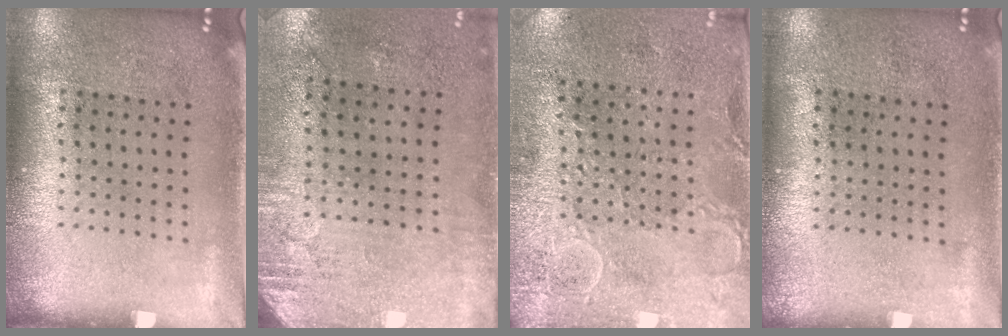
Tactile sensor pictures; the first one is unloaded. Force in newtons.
{"total": 2.7, "press": 2.3, "slide": 1.5}
{"total": 2.7, "press": 2.5, "slide": 0.9}
{"total": 0.0}